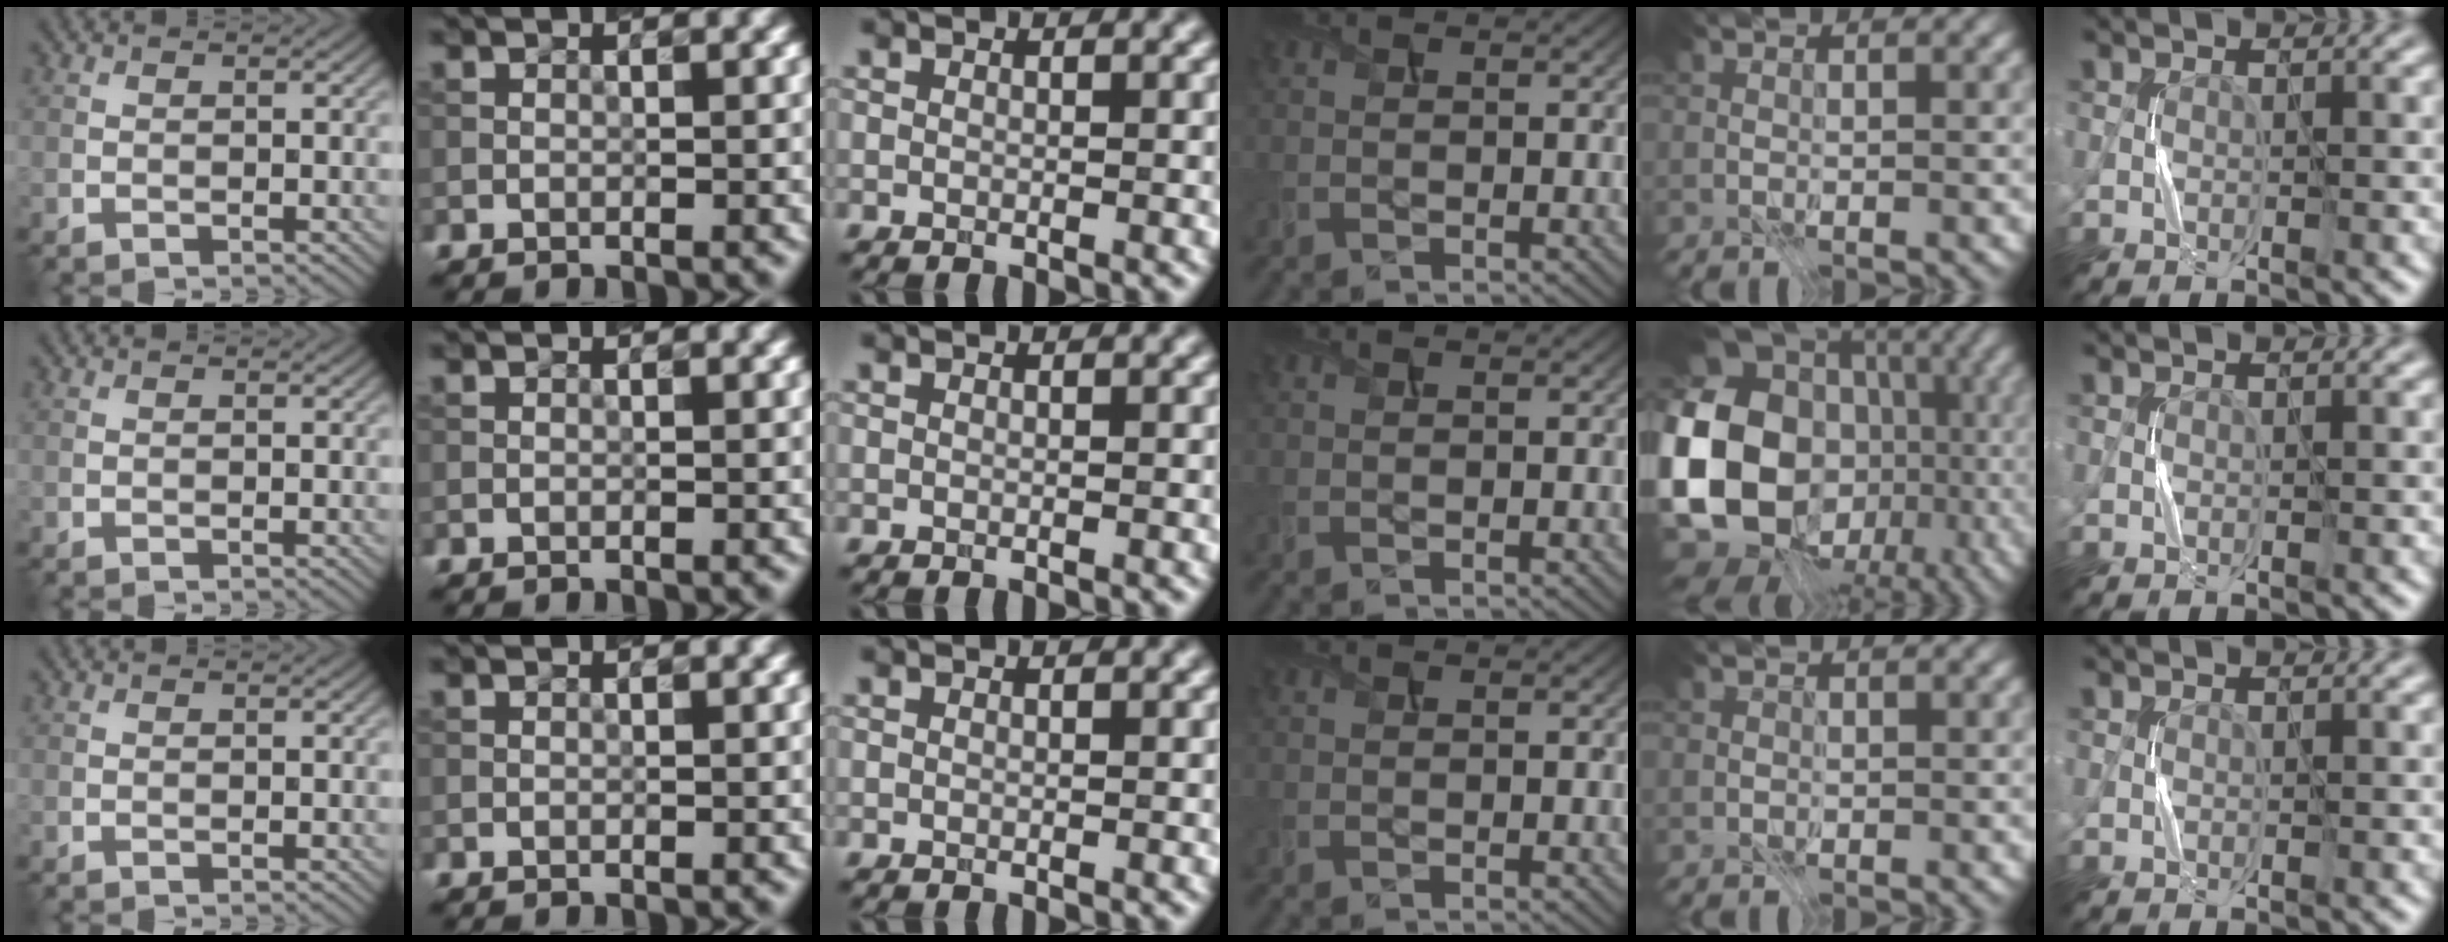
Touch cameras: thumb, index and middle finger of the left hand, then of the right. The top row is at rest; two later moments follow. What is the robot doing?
{"motion": "press", "object": "sticker"}